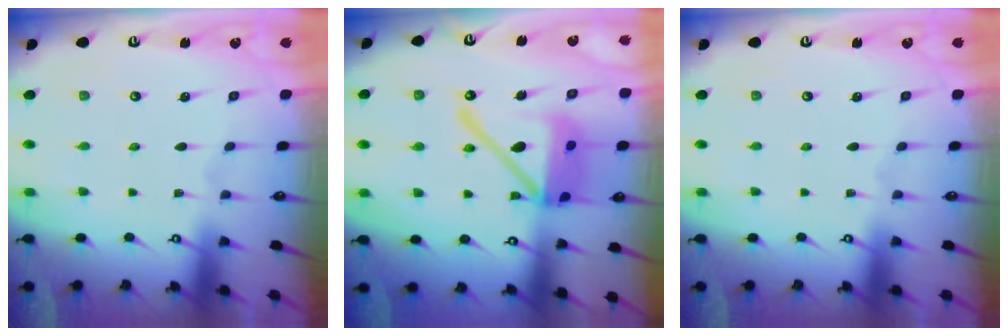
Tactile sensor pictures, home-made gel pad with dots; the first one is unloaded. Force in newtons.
{"total": 19.4, "press": 19.3, "slide": 2.0}
{"total": 0.0}